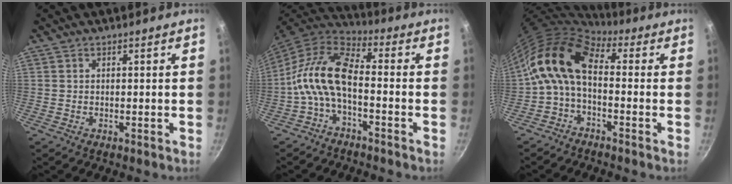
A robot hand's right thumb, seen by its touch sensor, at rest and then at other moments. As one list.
[{"total": 11.6, "force": [-2.8, 5.6, 9.8], "torque": [-0.196, 0.043, -0.068]}, {"total": 10.5, "force": [-0.5, 6.0, 8.6], "torque": [-0.156, 0.035, -0.026]}]